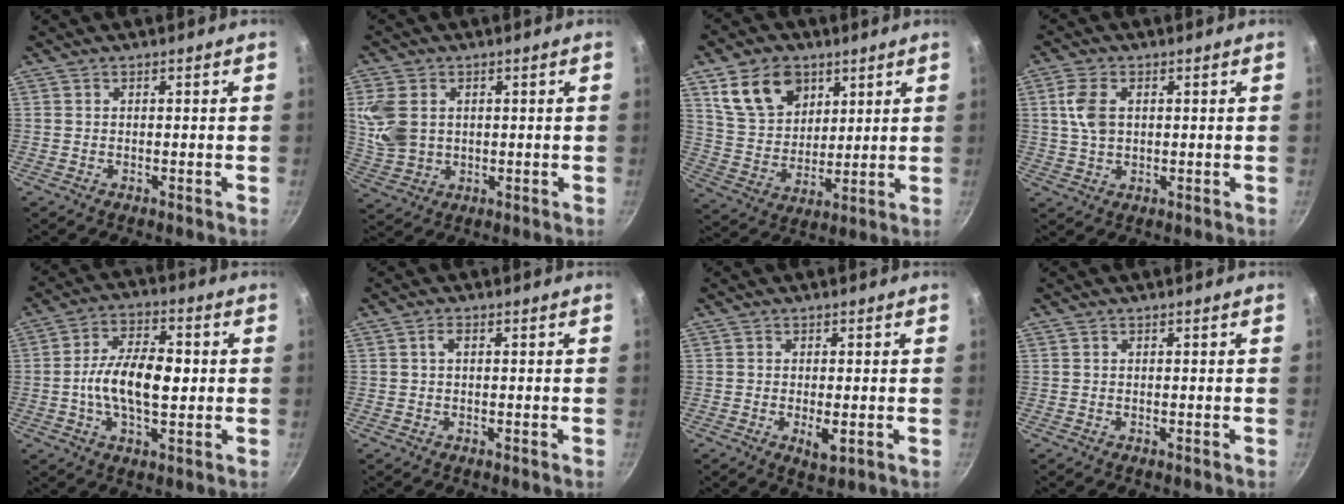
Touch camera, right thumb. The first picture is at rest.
{"total": 8.7, "force": [1.8, 6.6, 5.4], "torque": [-0.105, -0.008, 0.046]}
{"total": 13.9, "force": [6.7, 9.9, 7.1], "torque": [-0.094, -0.024, 0.131]}
{"total": 6.2, "force": [1.4, 3.9, 4.6], "torque": [-0.086, 0.001, 0.027]}
{"total": 12.4, "force": [-0.2, 6.3, 10.7], "torque": [-0.173, 0.019, -0.014]}
{"total": 1.5, "force": [0.4, 0.7, 1.2], "torque": [-0.023, 0.007, 0.007]}
{"total": 3.3, "force": [-0.7, 1.2, 3.0], "torque": [-0.054, -0.007, -0.007]}
{"total": 0.0}